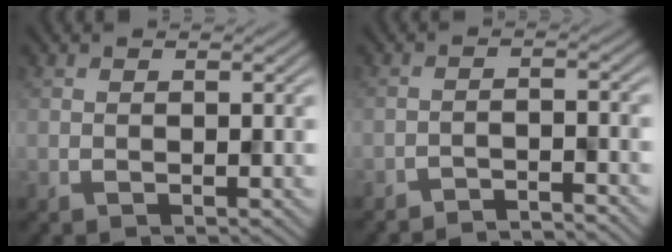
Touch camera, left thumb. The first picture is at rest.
{"total": 3.4, "force": [-3.4, -0.4, -0.6], "torque": [0.015, 0.013, -0.064]}